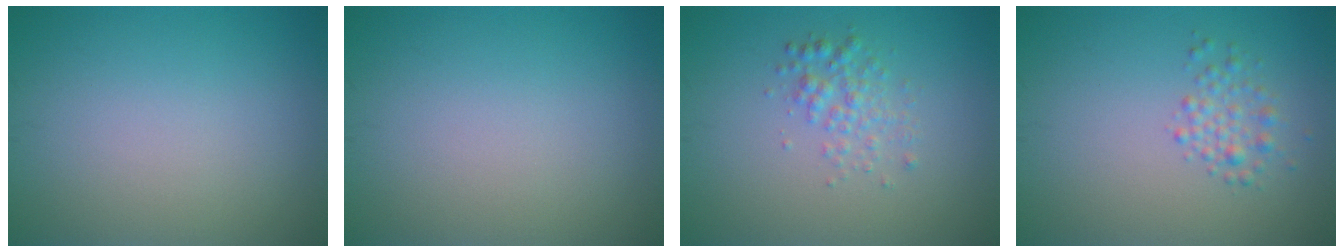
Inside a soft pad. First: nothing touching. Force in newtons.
{"total": 0.0}
{"total": 2.1, "press": 2.1, "slide": 0.0}
{"total": 1.9, "press": 1.9, "slide": 0.0}